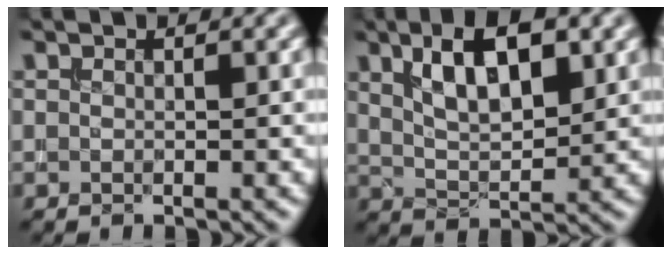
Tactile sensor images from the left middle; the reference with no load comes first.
{"total": 6.9, "force": [2.9, 2.8, 5.6], "torque": [-0.100, 0.007, 0.049]}